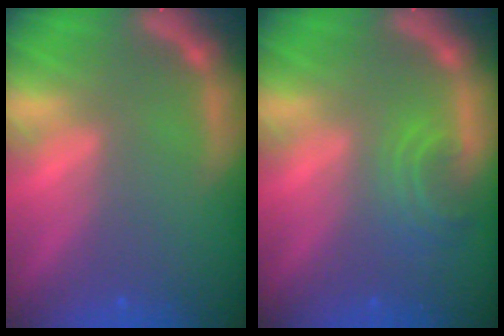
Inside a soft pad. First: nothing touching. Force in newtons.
{"total": 2.9}